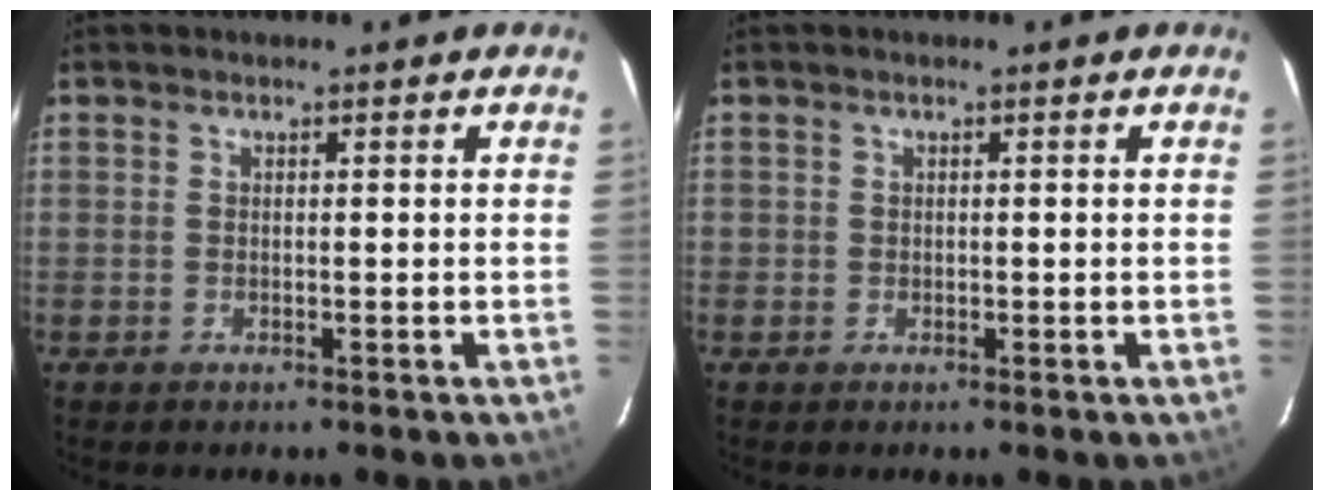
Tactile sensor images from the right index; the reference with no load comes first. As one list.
[{"total": 0.7, "force": [-0.2, 0.7, 0.0], "torque": [0.000, 0.002, -0.003]}]